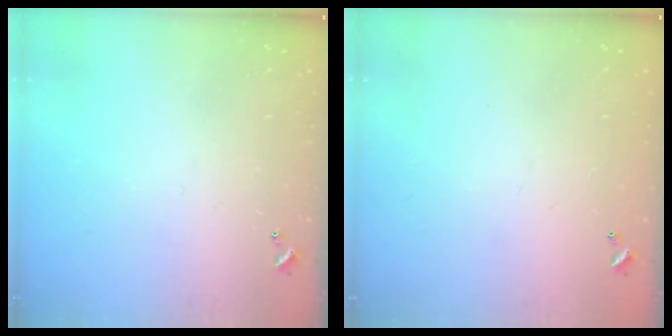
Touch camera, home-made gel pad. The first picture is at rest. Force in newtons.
{"total": 2.8, "press": 2.8, "slide": 0.1}